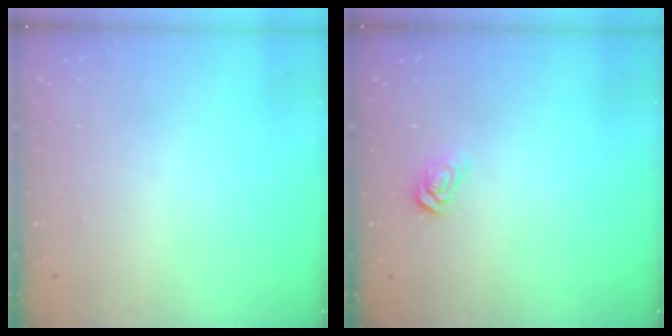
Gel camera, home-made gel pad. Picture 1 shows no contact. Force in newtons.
{"total": 3.1, "press": 3.1, "slide": 0.3}